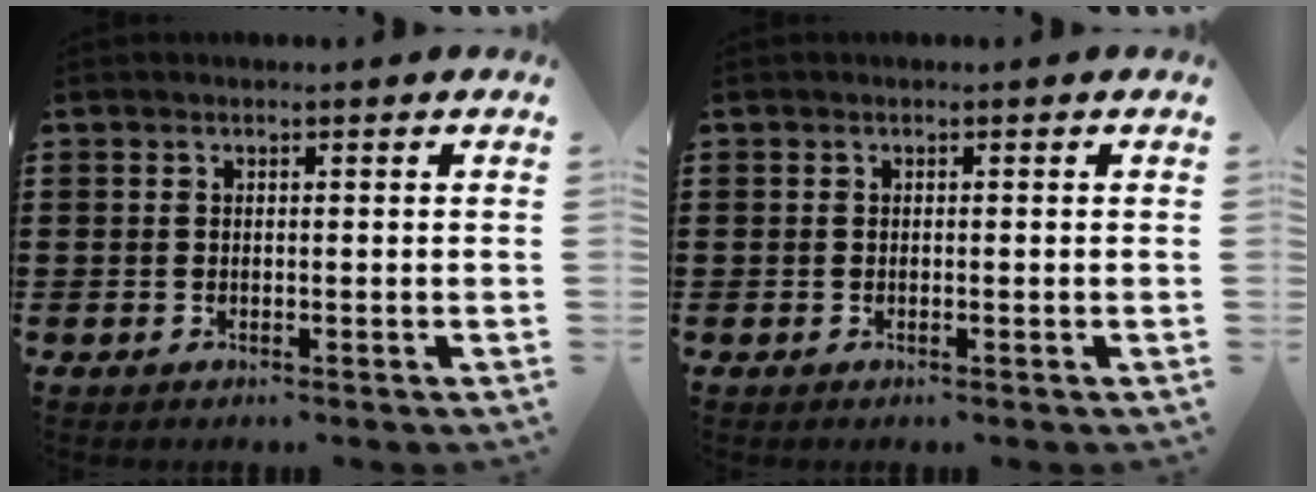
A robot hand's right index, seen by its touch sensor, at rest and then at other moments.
{"total": 0.0}